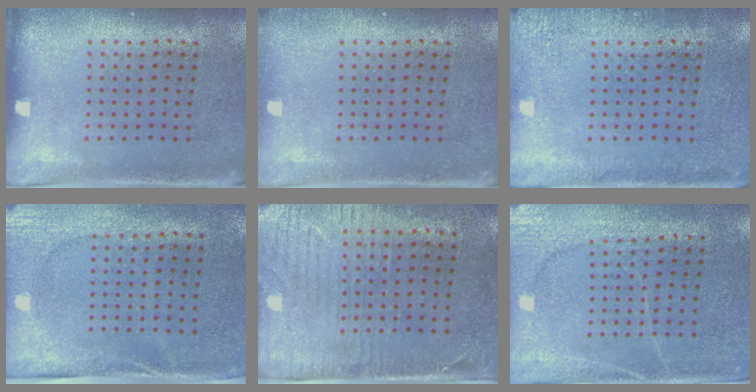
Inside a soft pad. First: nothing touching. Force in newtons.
{"total": 0.8, "press": 0.8, "slide": 0.0}
{"total": 2.0, "press": 2.0, "slide": 0.3}
{"total": 2.7, "press": 2.1, "slide": 1.6}
{"total": 3.0, "press": 2.4, "slide": 1.7}
{"total": 2.9, "press": 2.7, "slide": 1.1}